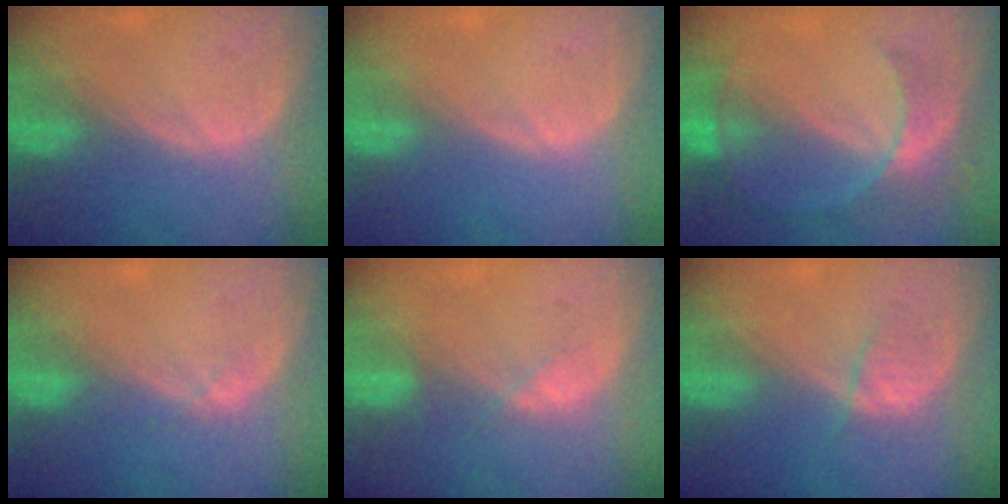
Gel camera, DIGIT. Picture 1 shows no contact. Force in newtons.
{"total": 0.0}
{"total": 7.6, "press": 6.8, "slide": 3.5}
{"total": 1.1, "press": 1.1, "slide": 0.2}
{"total": 2.3, "press": 2.2, "slide": 0.7}
{"total": 2.1, "press": 2.1, "slide": 0.3}